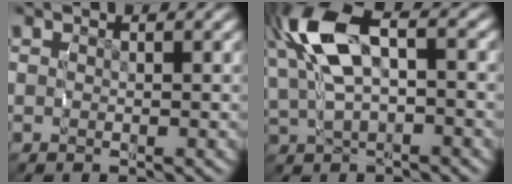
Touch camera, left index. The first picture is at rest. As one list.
[{"total": 7.8, "force": [1.8, 4.7, 6.0], "torque": [-0.133, 0.005, 0.033]}]